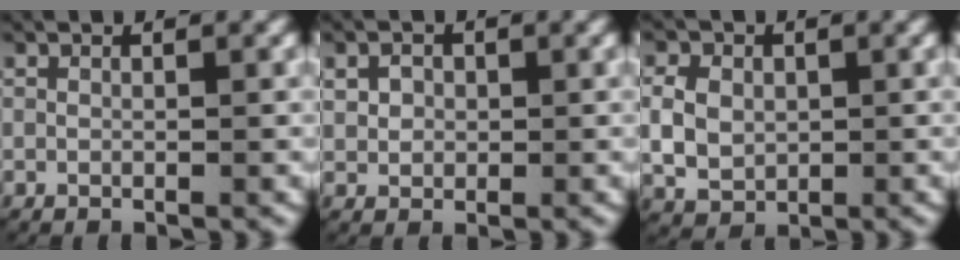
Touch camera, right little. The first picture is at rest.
{"total": 2.7, "force": [0.3, 2.4, 1.2], "torque": [-0.033, -0.007, 0.012]}
{"total": 5.7, "force": [-0.1, 5.0, 2.8], "torque": [-0.068, -0.006, 0.006]}